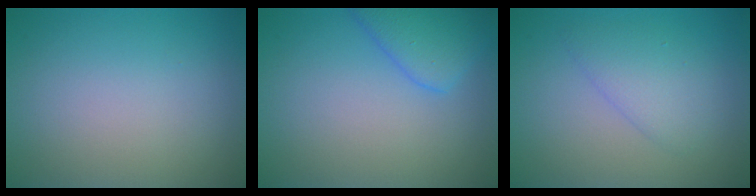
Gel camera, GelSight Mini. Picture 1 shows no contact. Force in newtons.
{"total": 3.4, "press": 3.4, "slide": 0.2}
{"total": 2.5, "press": 2.5, "slide": 0.3}